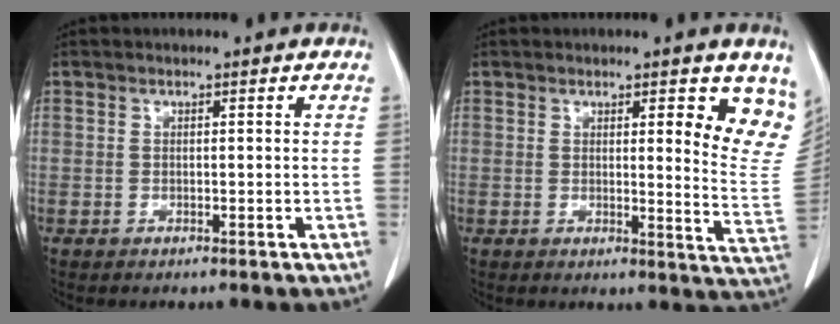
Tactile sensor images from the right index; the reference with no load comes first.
{"total": 9.6, "force": [6.1, 1.6, 7.3], "torque": [-0.069, -0.030, 0.055]}